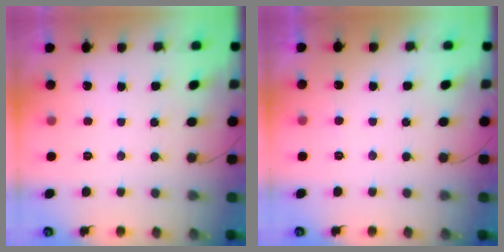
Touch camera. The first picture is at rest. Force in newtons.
{"total": 3.5, "press": 3.5, "slide": 0.3}